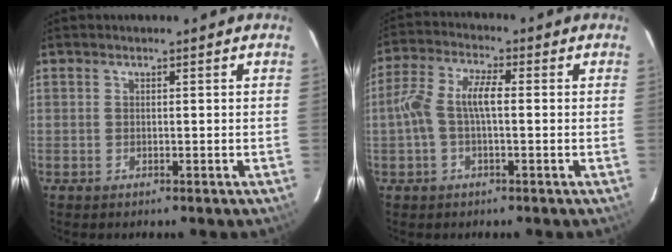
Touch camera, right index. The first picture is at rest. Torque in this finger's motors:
{"motor_torque": [0.34, -0.10, 0.44, 0.12]}